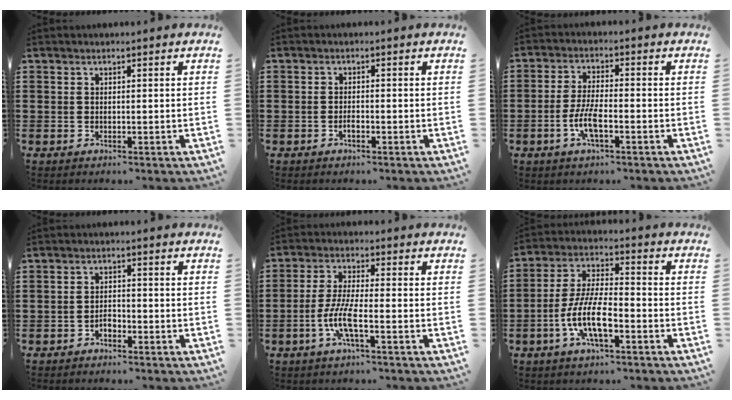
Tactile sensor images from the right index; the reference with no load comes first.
{"total": 1.3, "force": [-0.7, 0.5, 0.9], "torque": [-0.020, -0.003, -0.013]}
{"total": 5.3, "force": [-2.1, 1.5, 4.7], "torque": [-0.113, -0.008, -0.046]}
{"total": 1.8, "force": [-1.3, 0.9, 0.9], "torque": [-0.021, 0.002, -0.026]}
{"total": 6.5, "force": [-2.7, 1.3, 5.8], "torque": [-0.140, -0.014, -0.059]}
{"total": 9.6, "force": [-3.7, 3.2, 8.3], "torque": [-0.191, -0.009, -0.075]}